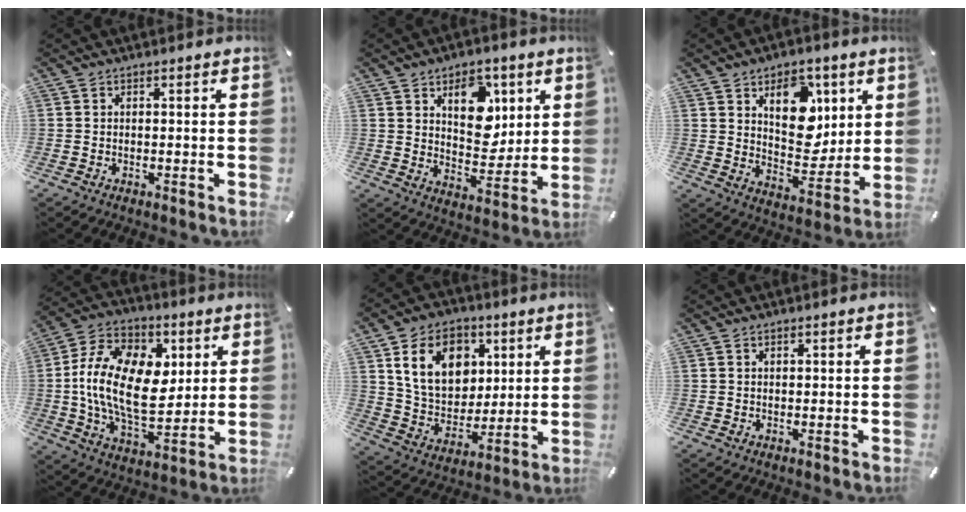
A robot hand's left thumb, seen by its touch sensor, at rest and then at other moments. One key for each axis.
{"total": 12.9, "fx": 5.5, "fy": 8.9, "fz": 7.6, "tx": -0.096, "ty": -0.019, "tz": 0.097}
{"total": 14.6, "fx": 6.2, "fy": 9.9, "fz": 8.7, "tx": -0.104, "ty": -0.031, "tz": 0.110}
{"total": 20.7, "fx": 1.9, "fy": 13.5, "fz": 15.6, "tx": -0.304, "ty": -0.005, "tz": 0.031}
{"total": 15.6, "fx": 5.7, "fy": 12.0, "fz": 8.1, "tx": -0.147, "ty": -0.002, "tz": 0.110}
{"total": 0.6, "fx": 0.3, "fy": 0.4, "fz": 0.3, "tx": -0.007, "ty": 0.001, "tz": 0.006}